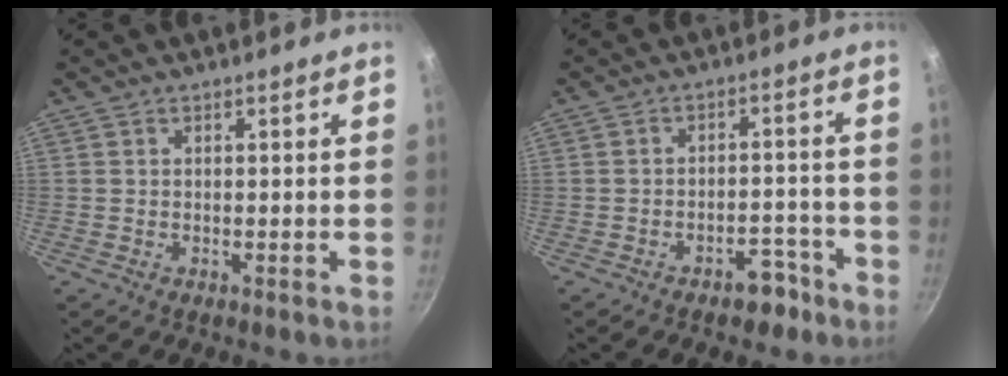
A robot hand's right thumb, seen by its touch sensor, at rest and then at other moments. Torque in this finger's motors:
{"motor_torque": [0.72, 0.23, 0.45, -0.27, 0.09]}